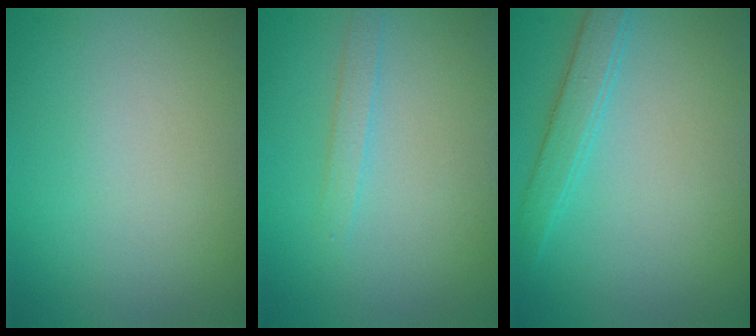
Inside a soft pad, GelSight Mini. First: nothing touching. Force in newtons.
{"total": 1.2, "press": 1.2, "slide": 0.1}
{"total": 2.2, "press": 2.2, "slide": 0.1}